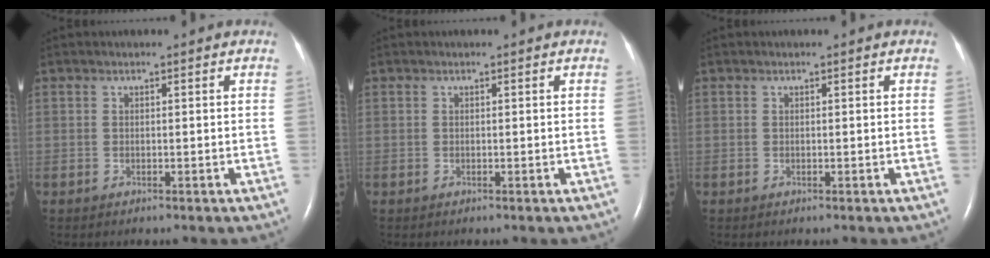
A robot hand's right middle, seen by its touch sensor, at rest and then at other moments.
{"total": 0.0}
{"total": 0.0}